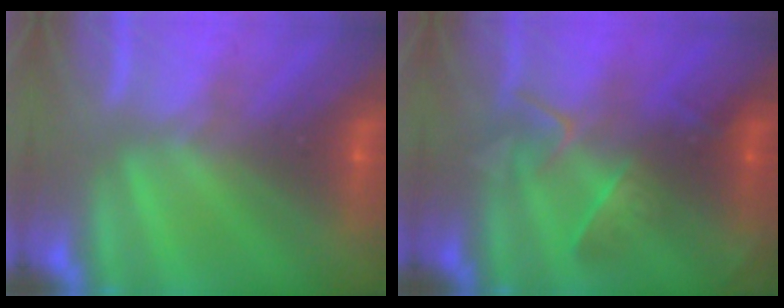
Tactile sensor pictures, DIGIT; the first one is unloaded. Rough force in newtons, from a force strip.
{"total": 2.6}